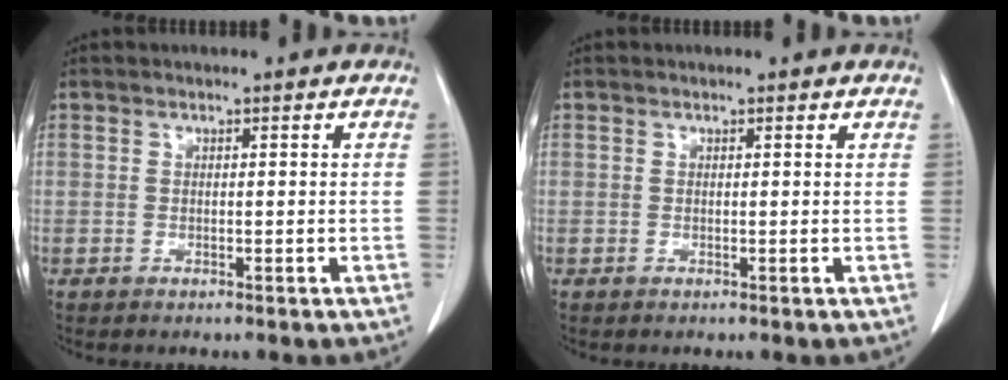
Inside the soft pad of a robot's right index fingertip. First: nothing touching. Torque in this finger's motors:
{"motor_torque": [0.01, -0.05, -0.03, -0.01]}